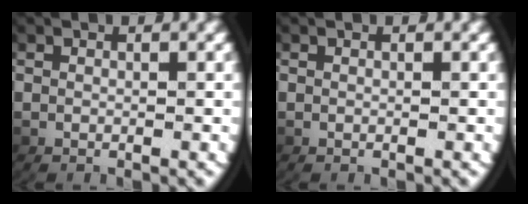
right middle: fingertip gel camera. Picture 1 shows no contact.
{"total": 0.0}